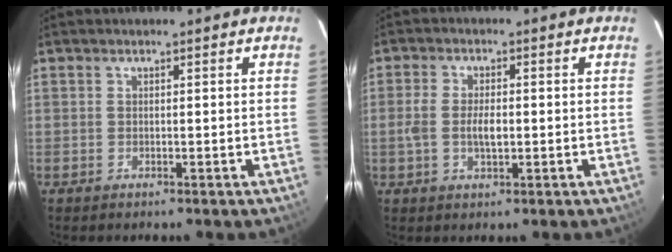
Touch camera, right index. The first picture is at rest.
{"total": 4.5, "force": [-0.7, 2.1, 4.0], "torque": [-0.080, 0.003, -0.014]}